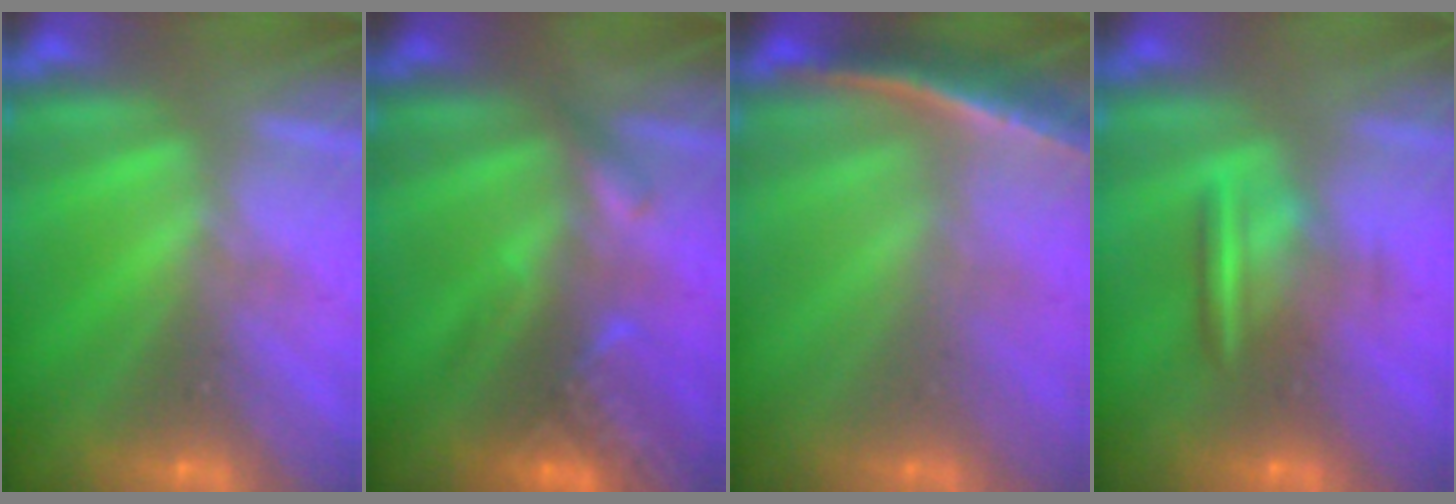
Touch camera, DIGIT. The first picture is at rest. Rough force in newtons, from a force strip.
{"total": 2.7}
{"total": 1.0}
{"total": 8.7}